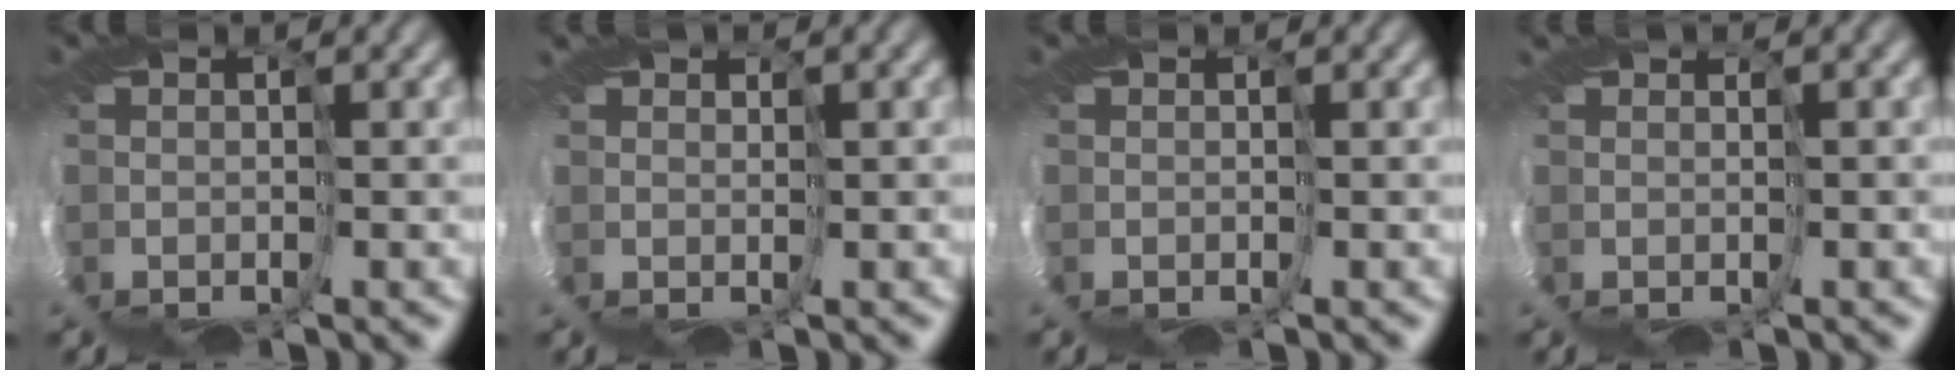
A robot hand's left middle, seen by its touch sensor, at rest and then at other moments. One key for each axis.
{"total": 0.7, "fx": 0.2, "fy": -0.5, "fz": -0.5, "tx": 0.020, "ty": 0.004, "tz": -0.001}
{"total": 0.0}
{"total": 1.8, "fx": -0.2, "fy": -1.6, "fz": -0.8, "tx": 0.019, "ty": -0.001, "tz": 0.006}